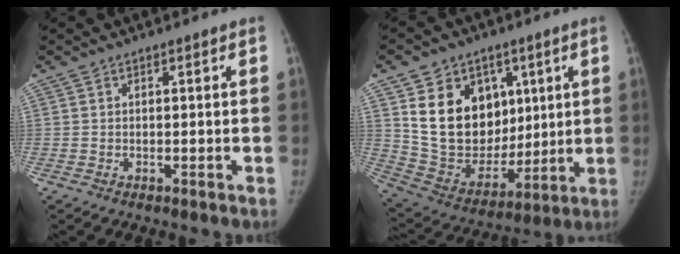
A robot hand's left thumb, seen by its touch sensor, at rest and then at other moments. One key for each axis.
{"total": 19.8, "fx": 6.6, "fy": 15.2, "fz": 10.8, "tx": -0.149, "ty": -0.021, "tz": 0.143}